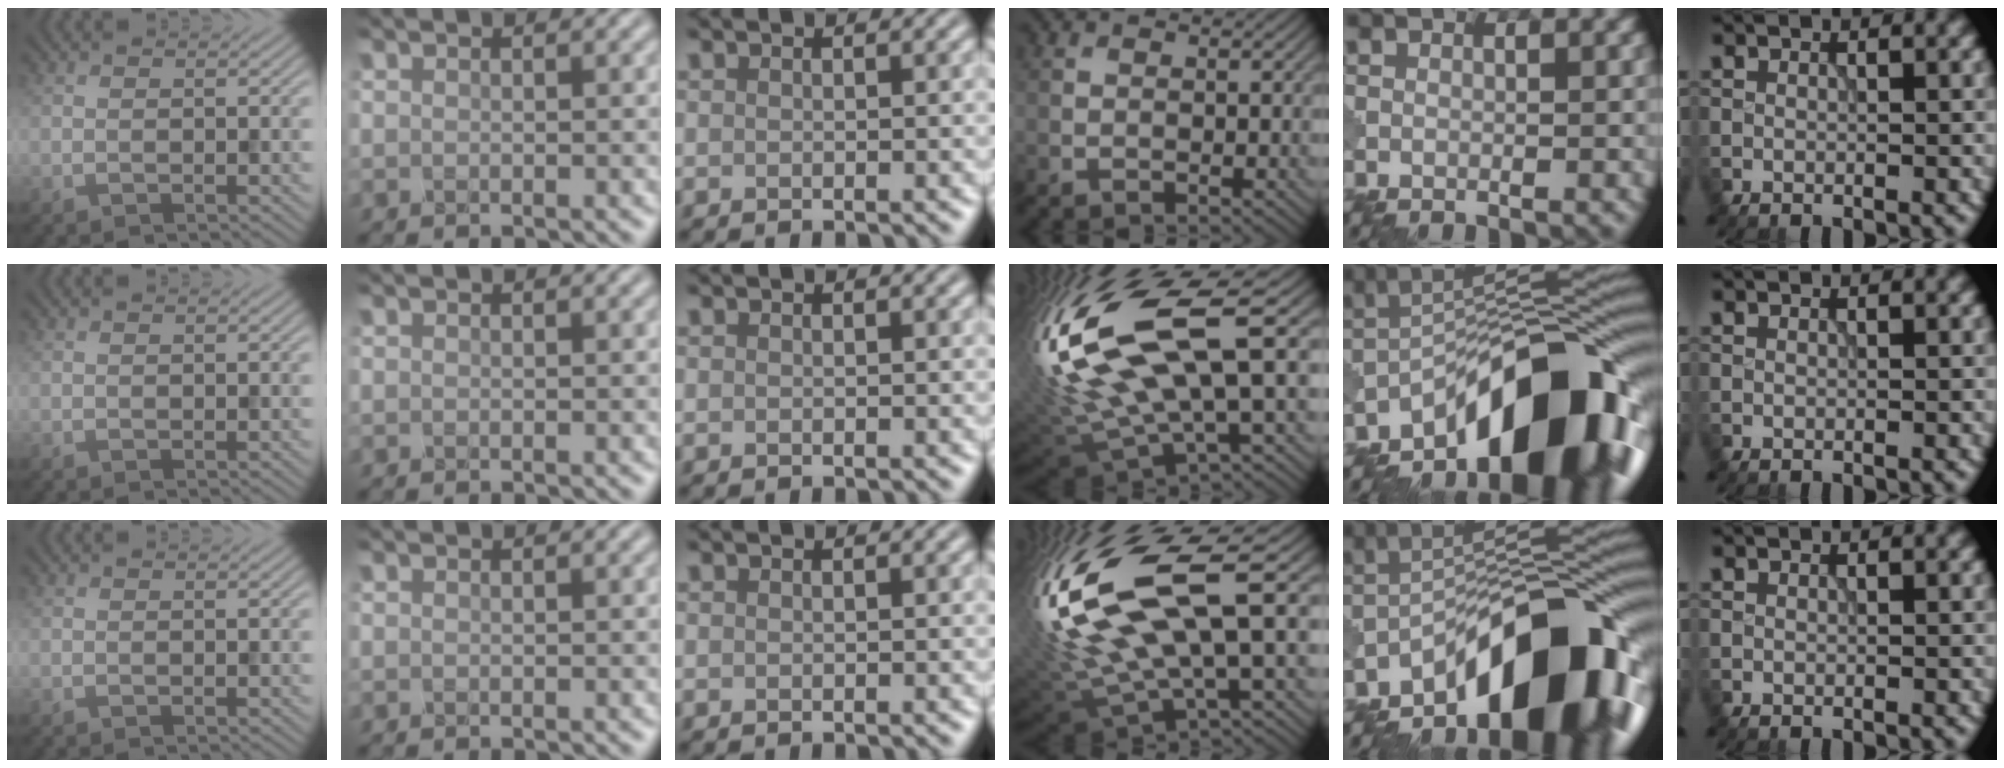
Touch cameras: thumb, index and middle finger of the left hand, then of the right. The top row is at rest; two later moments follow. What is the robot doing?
{"motion": "shake", "object": "salt shaker"}